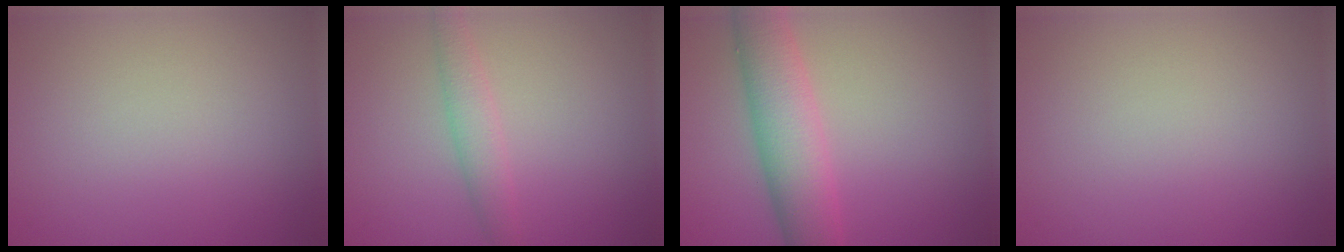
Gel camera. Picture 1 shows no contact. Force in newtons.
{"total": 2.2, "press": 2.2, "slide": 0.0}
{"total": 6.1, "press": 6.1, "slide": 0.3}
{"total": 0.0}